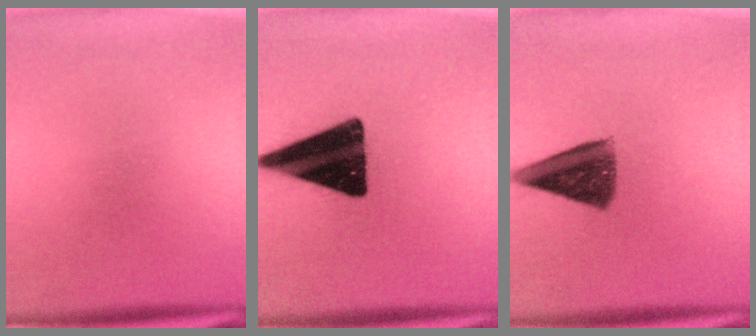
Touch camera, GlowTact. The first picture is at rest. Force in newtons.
{"total": 18.0}
{"total": 9.2}